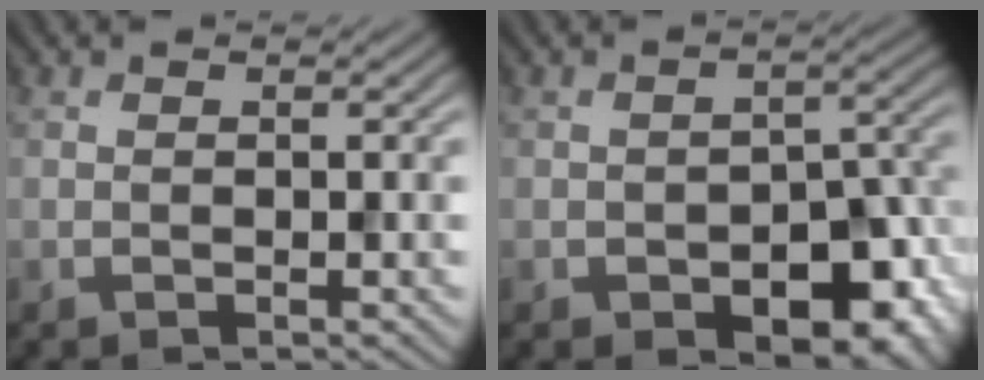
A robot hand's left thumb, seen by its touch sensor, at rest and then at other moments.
{"total": 10.0, "force": [-4.1, 5.8, 7.0], "torque": [-0.098, -0.025, -0.049]}